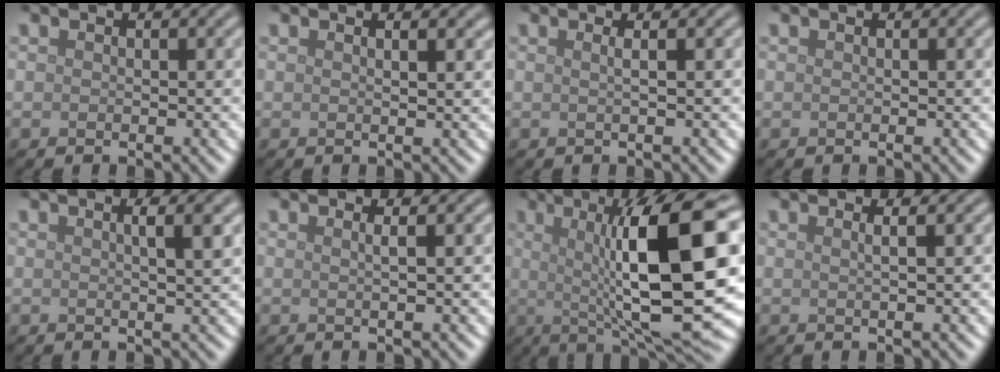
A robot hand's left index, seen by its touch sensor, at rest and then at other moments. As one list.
[{"total": 1.4, "force": [0.9, 0.5, 0.9], "torque": [-0.007, 0.003, 0.007]}, {"total": 1.6, "force": [0.5, 0.7, 1.4], "torque": [-0.013, -0.001, -0.012]}, {"total": 0.0}, {"total": 3.2, "force": [0.8, 0.9, 2.9], "torque": [-0.025, 0.011, 0.006]}, {"total": 1.4, "force": [0.4, 0.5, 1.2], "torque": [-0.012, 0.000, -0.008]}, {"total": 14.2, "force": [0.9, 3.2, 13.8], "torque": [-0.184, 0.007, 0.013]}, {"total": 1.8, "force": [0.7, 0.8, 1.5], "torque": [-0.009, 0.001, -0.014]}]